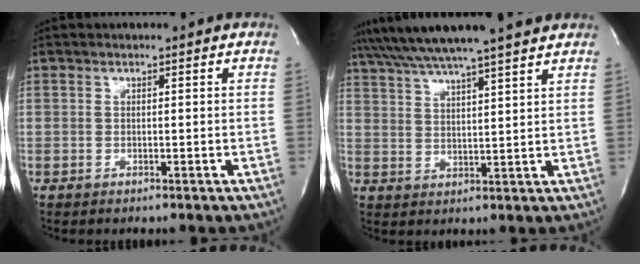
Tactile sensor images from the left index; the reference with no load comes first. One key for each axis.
{"total": 15.3, "fx": 13.4, "fy": -0.4, "fz": 7.5, "tx": -0.137, "ty": 0.029, "tz": 0.198}